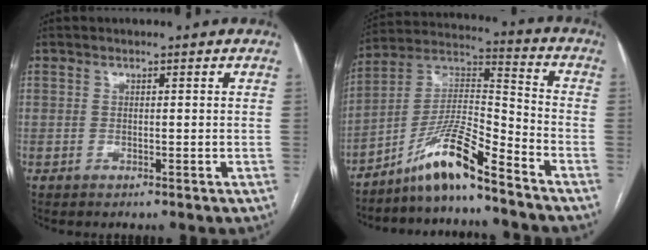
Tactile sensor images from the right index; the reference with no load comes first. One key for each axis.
{"total": 11.4, "fx": -8.7, "fy": 0.4, "fz": 7.3, "tx": -0.144, "ty": 0.013, "tz": -0.163}